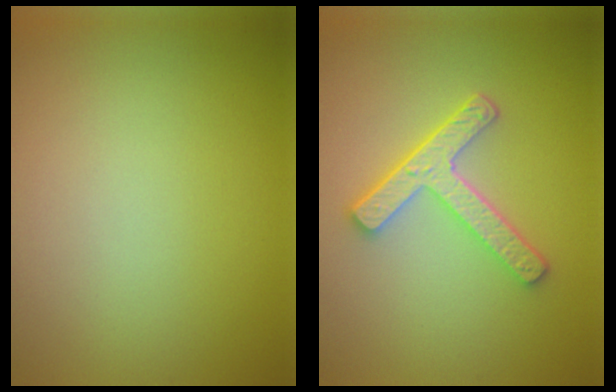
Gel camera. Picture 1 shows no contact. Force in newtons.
{"total": 4.3, "press": 3.3, "slide": 2.7}